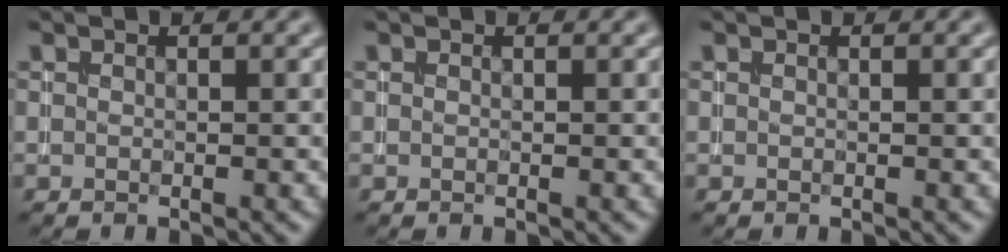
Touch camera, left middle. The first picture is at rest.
{"total": 0.0}
{"total": 0.0}